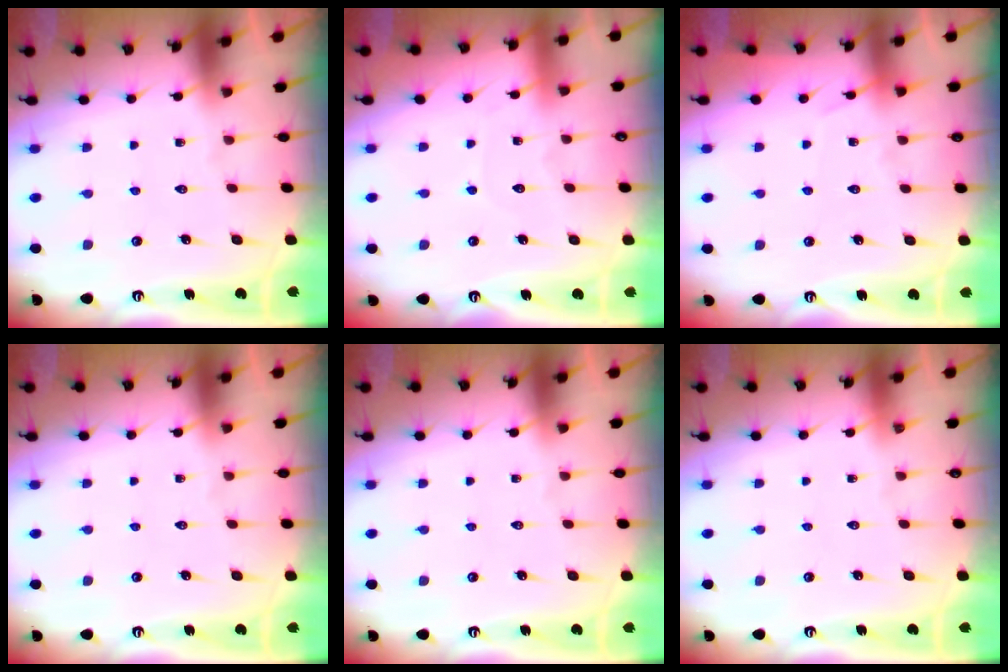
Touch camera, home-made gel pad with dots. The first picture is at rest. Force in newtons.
{"total": 3.5, "press": 3.5, "slide": 0.4}
{"total": 5.8, "press": 5.7, "slide": 0.7}
{"total": 0.0}
{"total": 0.0}
{"total": 0.0}